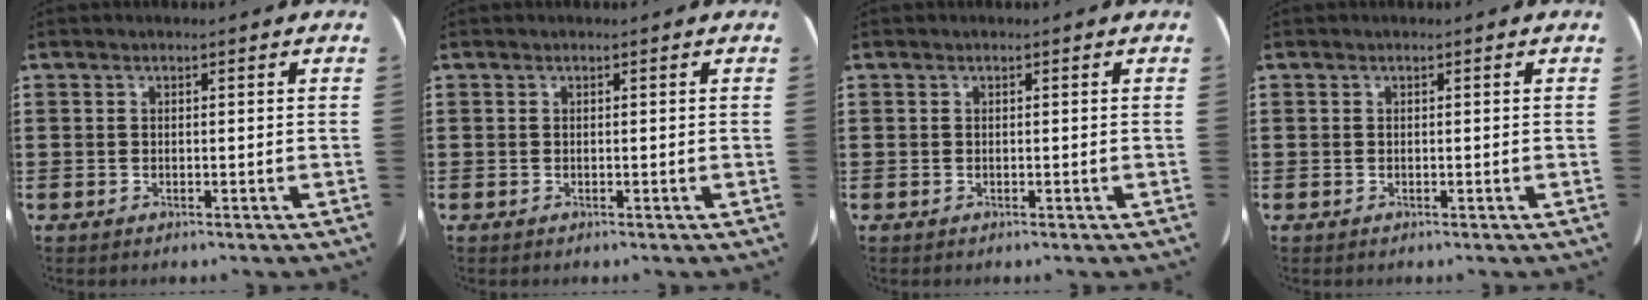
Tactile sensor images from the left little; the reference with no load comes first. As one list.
[{"total": 0.0}, {"total": 0.0}, {"total": 0.0}]